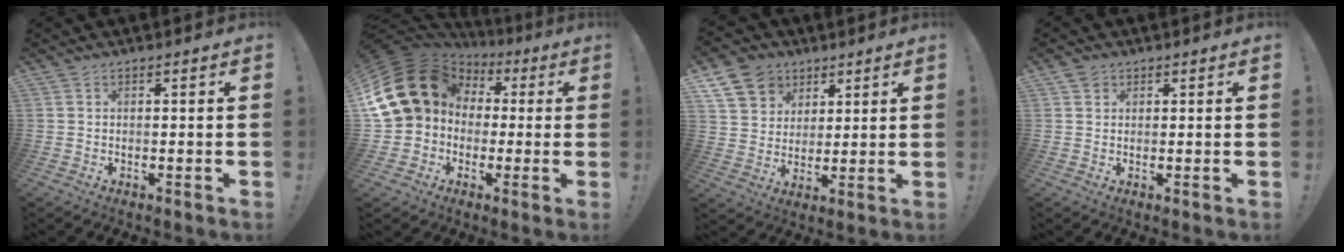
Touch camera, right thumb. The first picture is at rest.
{"total": 20.5, "force": [4.2, 17.0, 10.8], "torque": [-0.191, -0.016, 0.113]}
{"total": 12.2, "force": [6.5, 9.5, 3.9], "torque": [-0.061, -0.037, 0.132]}
{"total": 1.9, "force": [1.2, 1.4, 0.3], "torque": [-0.002, -0.002, 0.022]}